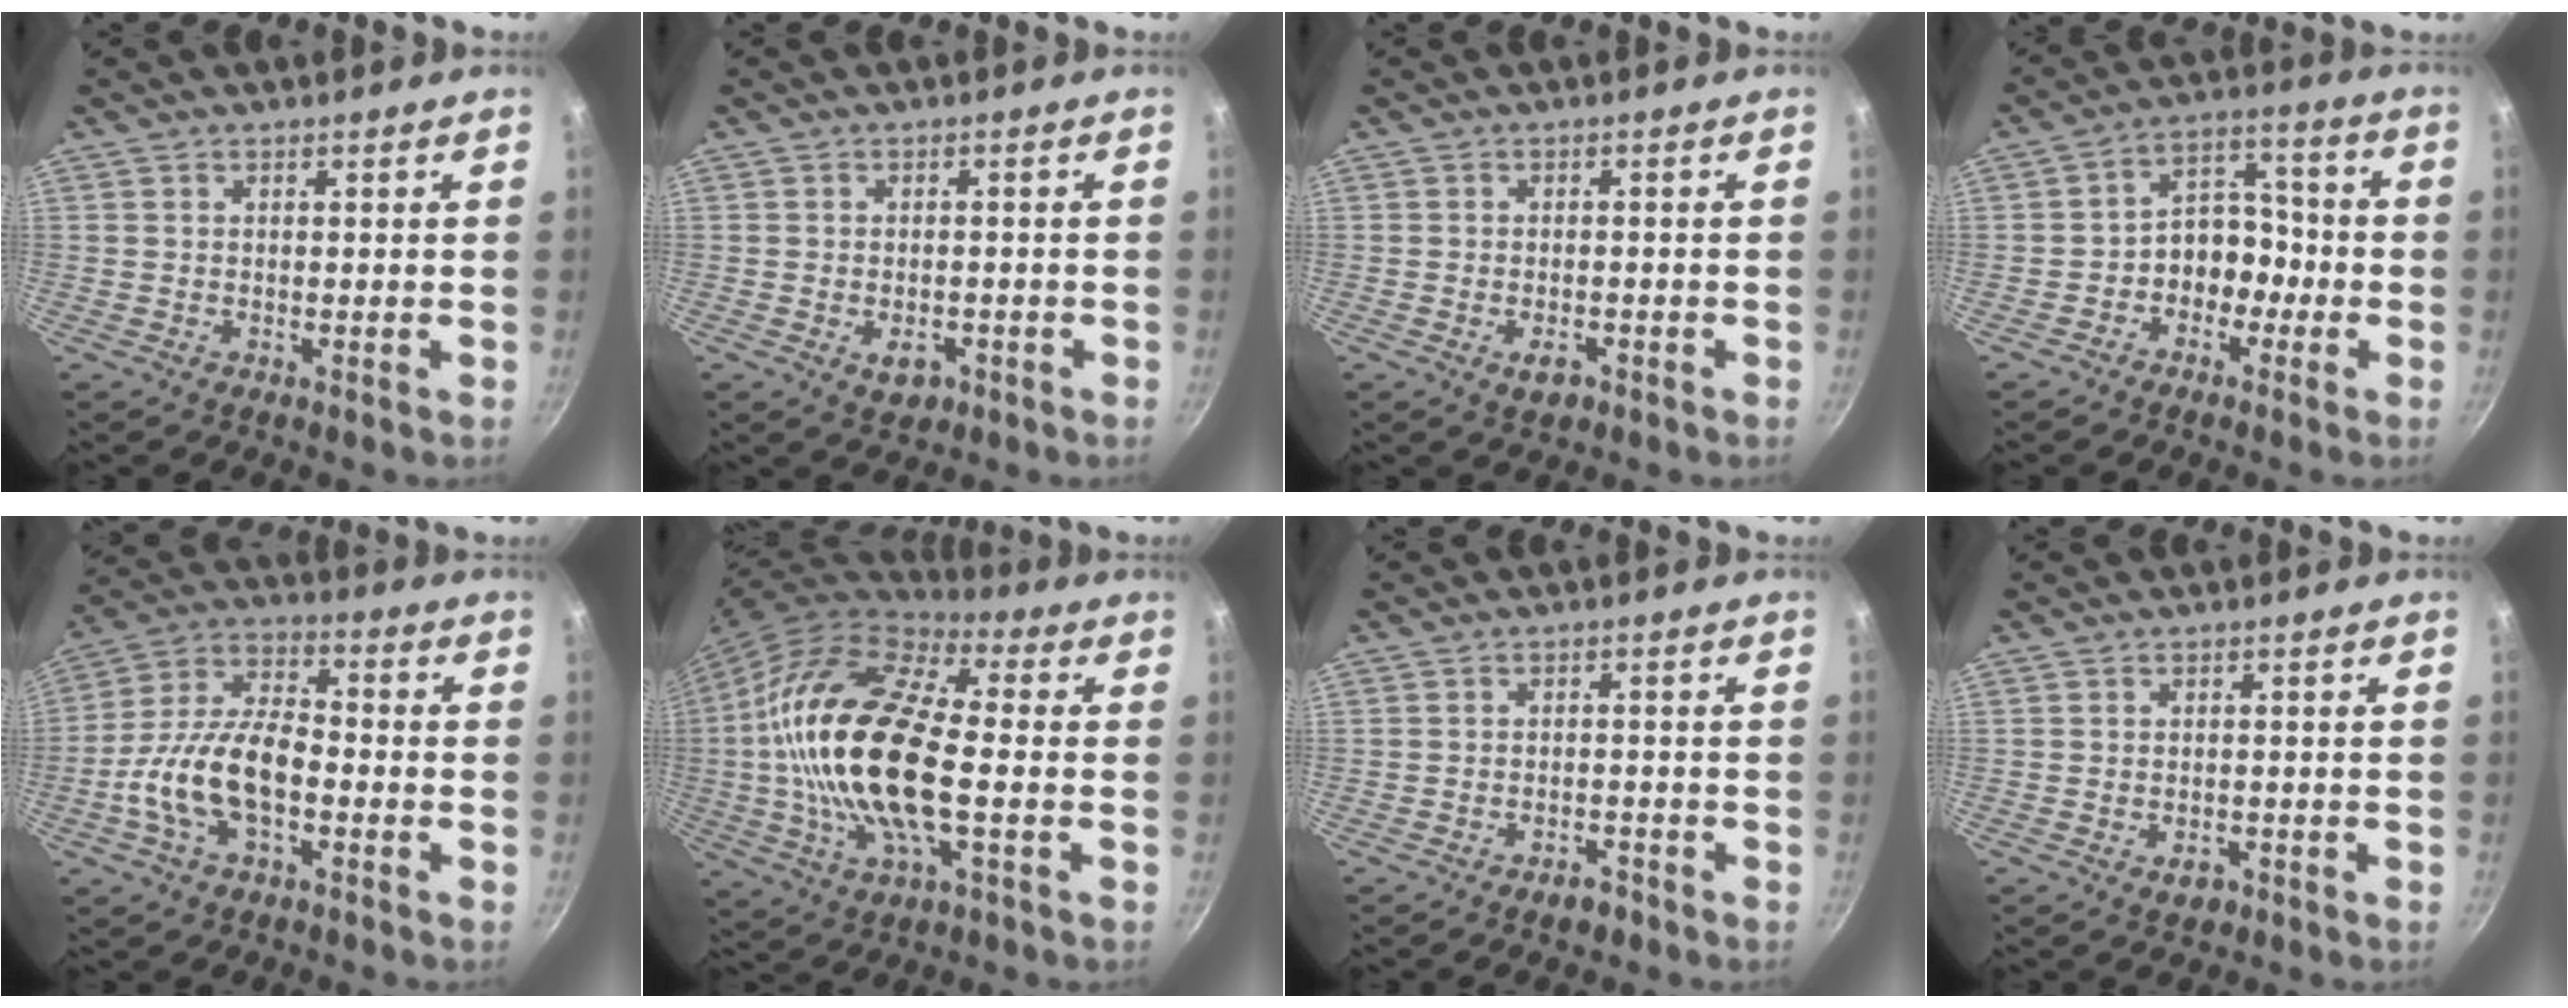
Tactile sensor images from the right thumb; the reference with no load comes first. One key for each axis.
{"total": 4.0, "fx": -1.6, "fy": 2.7, "fz": 2.5, "tx": -0.031, "ty": 0.010, "tz": -0.015}
{"total": 3.2, "fx": -1.6, "fy": 1.9, "fz": 2.1, "tx": -0.032, "ty": 0.009, "tz": -0.022}
{"total": 8.3, "fx": -3.0, "fy": 6.4, "fz": 4.4, "tx": -0.016, "ty": 0.053, "tz": -0.056}
{"total": 15.3, "fx": -4.1, "fy": 8.0, "fz": 12.4, "tx": -0.216, "ty": 0.043, "tz": -0.089}
{"total": 24.4, "fx": -1.3, "fy": 10.7, "fz": 21.9, "tx": -0.426, "ty": 0.021, "tz": -0.038}
{"total": 2.9, "fx": -2.1, "fy": 1.4, "fz": 1.3, "tx": -0.013, "ty": 0.022, "tz": -0.025}
{"total": 2.7, "fx": -1.3, "fy": 1.7, "fz": 1.5, "tx": -0.019, "ty": 0.010, "tz": -0.015}